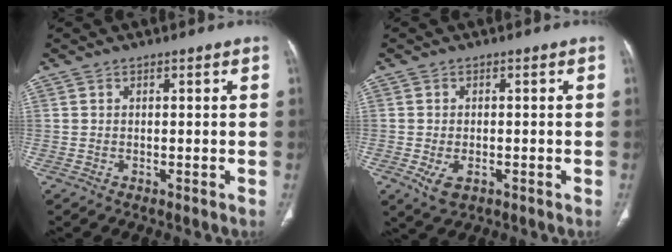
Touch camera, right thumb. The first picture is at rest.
{"total": 4.2, "force": [-1.4, 2.4, 3.1], "torque": [-0.059, 0.000, -0.016]}